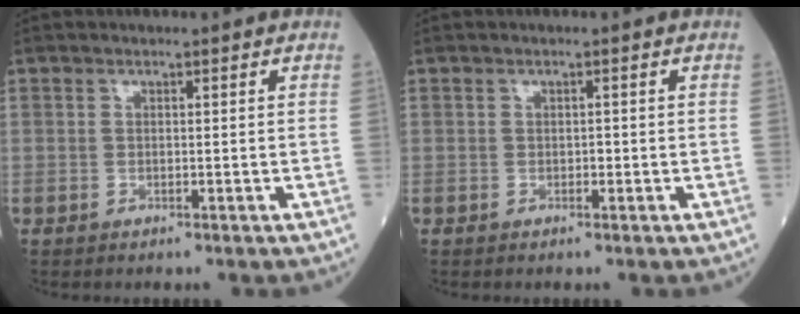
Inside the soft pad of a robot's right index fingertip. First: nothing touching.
{"total": 0.6, "force": [-0.2, 0.3, 0.4], "torque": [-0.007, 0.002, -0.006]}